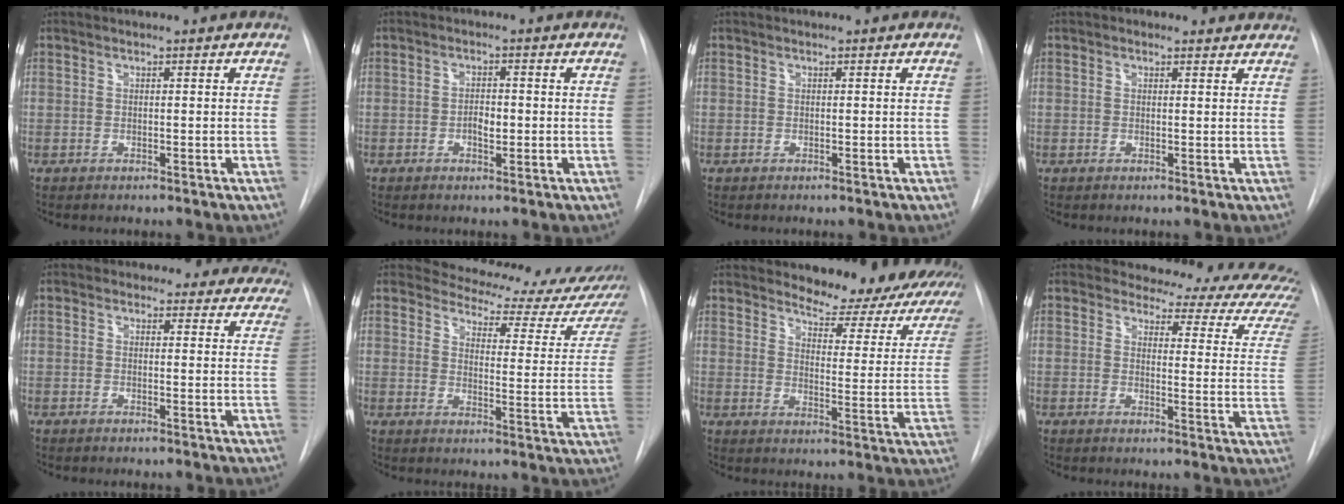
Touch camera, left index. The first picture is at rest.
{"total": 2.4, "force": [-1.4, 0.9, 1.8], "torque": [-0.028, -0.003, -0.020]}
{"total": 0.0}
{"total": 2.3, "force": [1.7, 1.4, 0.5], "torque": [0.005, 0.002, 0.003]}
{"total": 11.3, "force": [10.2, 4.8, 0.6], "torque": [0.036, -0.023, 0.080]}
{"total": 17.8, "force": [16.5, 5.3, 4.4], "torque": [-0.025, -0.072, 0.163]}
{"total": 18.6, "force": [16.7, 5.0, 6.6], "torque": [-0.059, -0.074, 0.181]}
{"total": 14.8, "force": [13.7, 4.2, 3.6], "torque": [-0.007, -0.082, 0.112]}